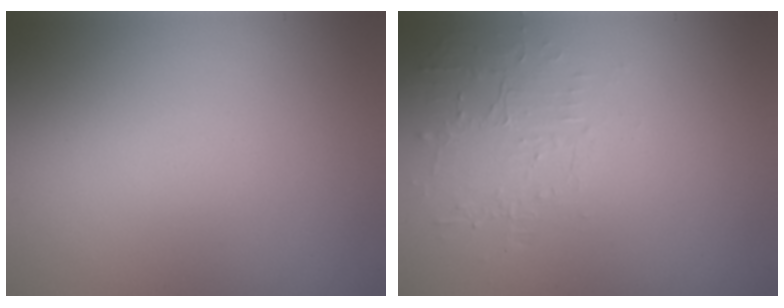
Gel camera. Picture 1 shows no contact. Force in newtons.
{"total": 1.6, "press": 0.3, "slide": 1.6}